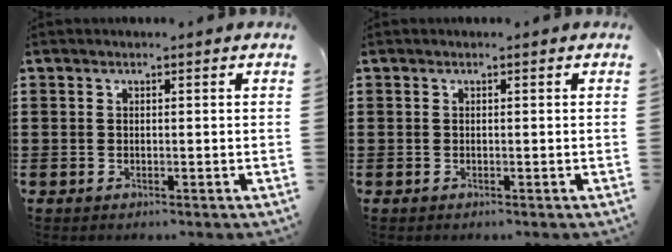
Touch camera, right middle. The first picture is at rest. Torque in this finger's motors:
{"motor_torque": [0.01, -0.01, 0.00, 0.00]}